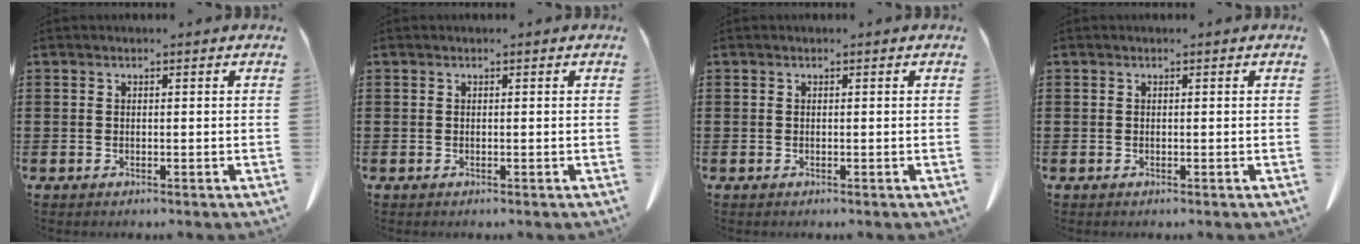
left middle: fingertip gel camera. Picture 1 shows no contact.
{"total": 0.0}
{"total": 0.0}
{"total": 0.0}